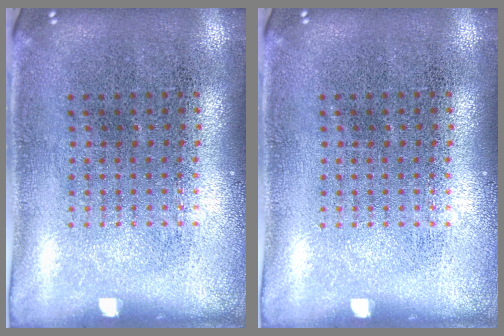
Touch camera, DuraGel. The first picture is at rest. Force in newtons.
{"total": 0.0}